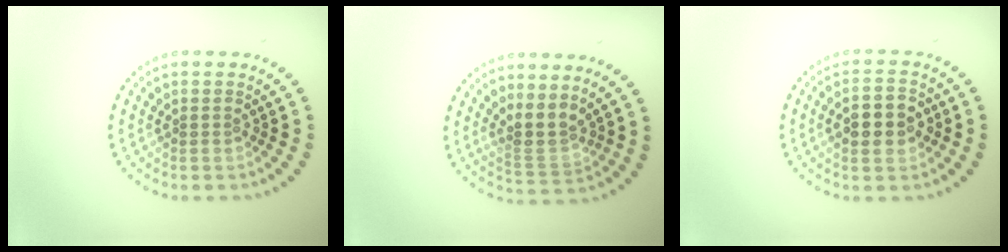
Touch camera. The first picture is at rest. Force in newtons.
{"total": 2.4, "press": 2.0, "slide": 1.5}
{"total": 4.3, "press": 4.3, "slide": 0.1}